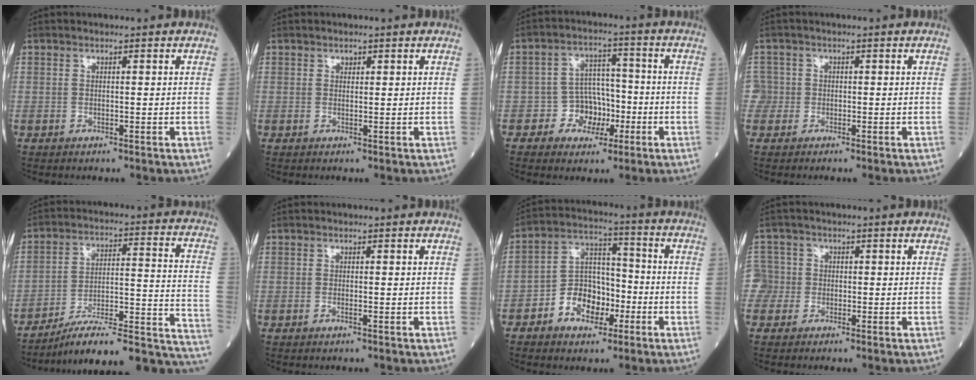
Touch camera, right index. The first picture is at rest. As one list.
[{"total": 0.7, "force": [0.4, 0.5, 0.2], "torque": [0.000, -0.002, 0.004]}, {"total": 6.2, "force": [-2.2, 5.2, 2.6], "torque": [-0.033, 0.022, -0.034]}, {"total": 2.3, "force": [-0.9, 2.1, -0.3], "torque": [0.010, 0.010, -0.023]}, {"total": 20.5, "force": [-16.8, 3.2, 11.4], "torque": [-0.094, 0.044, -0.246]}, {"total": 0.6, "force": [-0.3, 0.0, 0.5], "torque": [-0.009, -0.001, -0.005]}, {"total": 8.8, "force": [-3.8, 5.9, 5.2], "torque": [-0.102, 0.029, -0.067]}, {"total": 3.4, "force": [-1.4, 3.1, -0.4], "torque": [0.007, 0.014, -0.033]}]